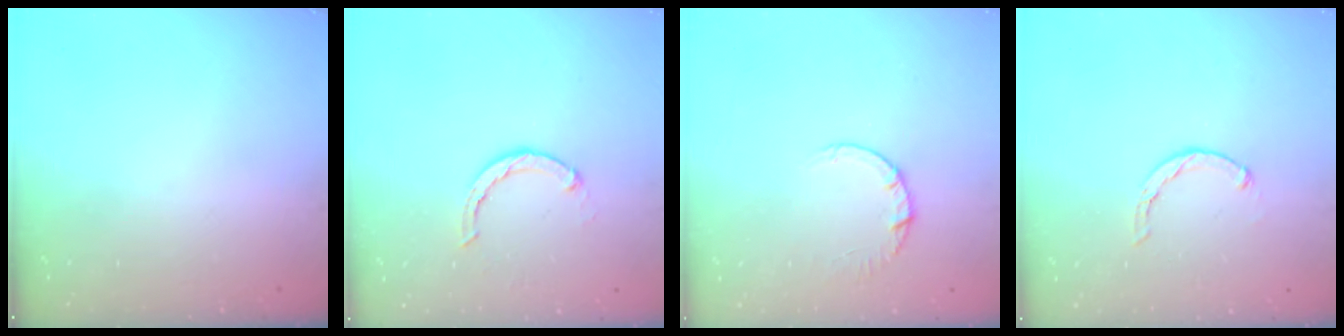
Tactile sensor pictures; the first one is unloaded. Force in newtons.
{"total": 2.3, "press": 2.3, "slide": 0.3}
{"total": 2.7, "press": 2.7, "slide": 0.4}
{"total": 1.1, "press": 1.1, "slide": 0.2}